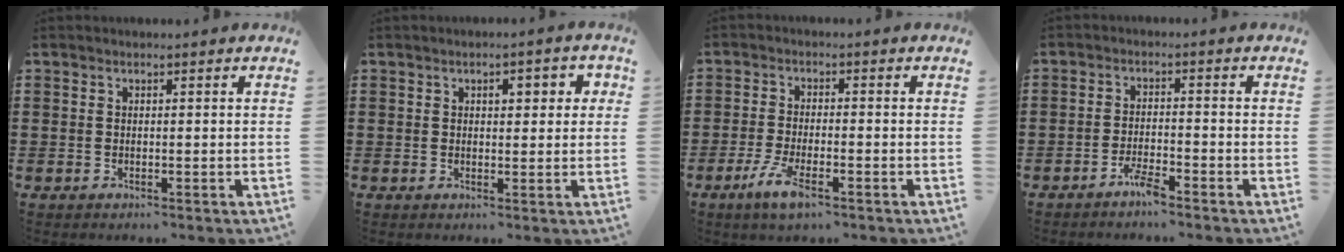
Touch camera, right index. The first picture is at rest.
{"total": 2.4, "force": [0.7, 1.3, 1.9], "torque": [-0.024, 0.003, 0.004]}
{"total": 4.9, "force": [-2.8, 1.0, 3.9], "torque": [-0.097, -0.015, -0.056]}
{"total": 2.9, "force": [-2.4, 0.3, 1.6], "torque": [-0.036, 0.003, -0.046]}